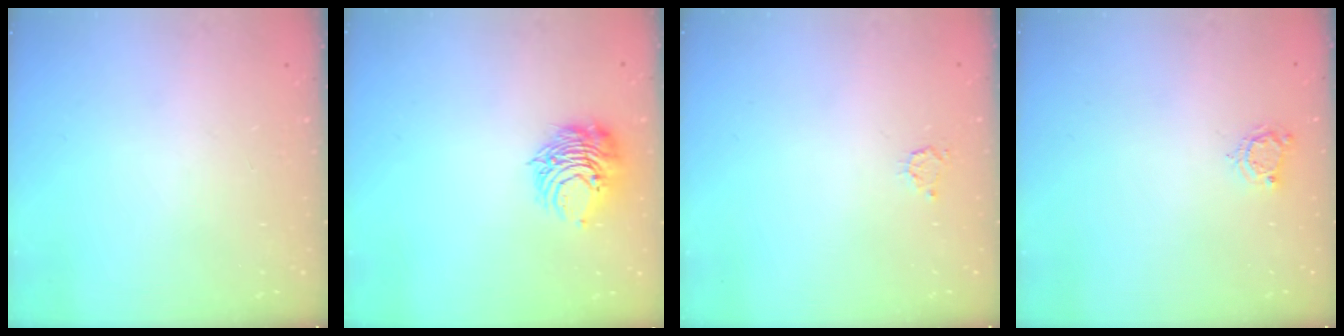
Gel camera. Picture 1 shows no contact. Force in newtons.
{"total": 9.9, "press": 9.8, "slide": 0.8}
{"total": 3.0, "press": 3.0, "slide": 0.4}
{"total": 5.4, "press": 5.4, "slide": 0.3}